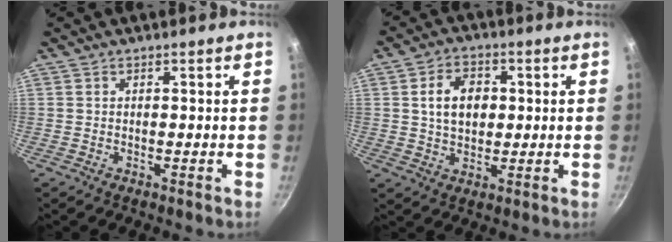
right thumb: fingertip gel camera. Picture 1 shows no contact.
{"total": 8.3, "force": [1.2, 6.0, 5.6], "torque": [-0.077, 0.006, 0.019]}